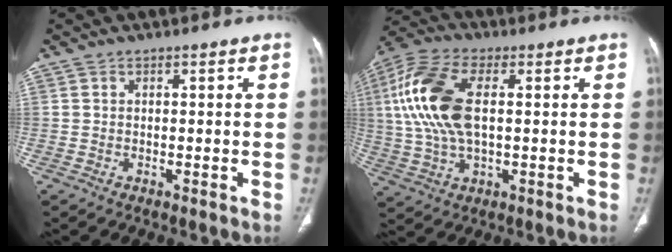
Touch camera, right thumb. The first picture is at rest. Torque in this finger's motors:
{"motor_torque": [-0.76, 1.67, 1.14, 0.25, 0.23]}